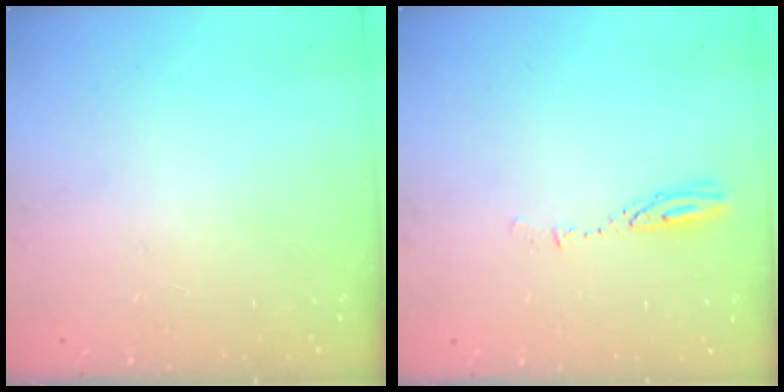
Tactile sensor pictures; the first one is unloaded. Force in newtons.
{"total": 3.1, "press": 3.1, "slide": 0.4}